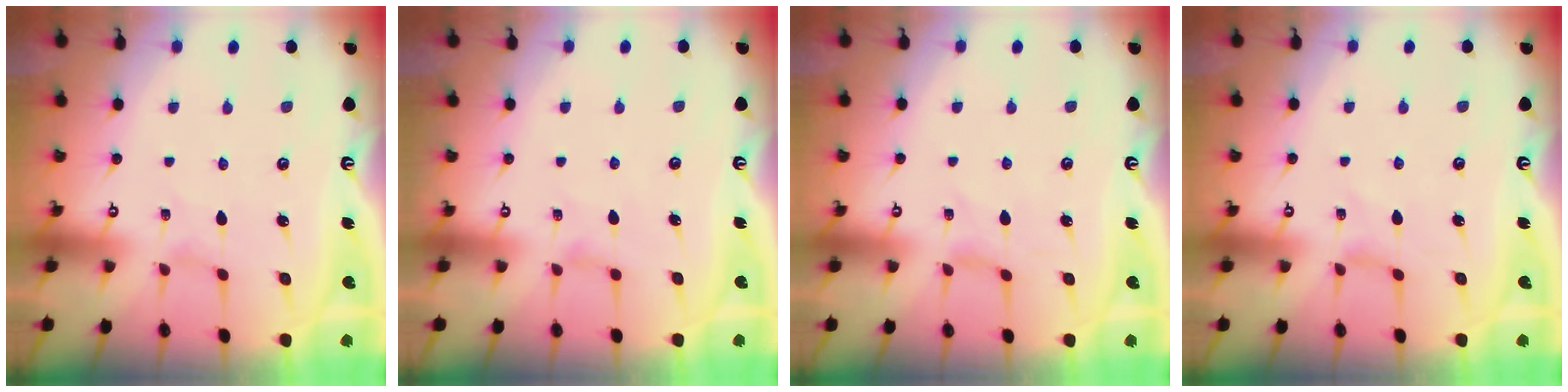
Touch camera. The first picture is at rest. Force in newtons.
{"total": 1.4, "press": 1.3, "slide": 0.3}
{"total": 1.3, "press": 1.3, "slide": 0.3}
{"total": 0.0}